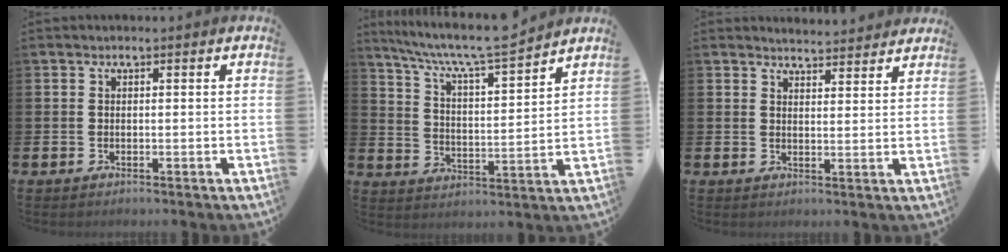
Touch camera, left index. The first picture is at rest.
{"total": 8.6, "force": [8.0, 0.5, 3.1], "torque": [-0.091, -0.057, 0.137]}
{"total": 3.8, "force": [3.8, 0.2, -0.3], "torque": [0.000, -0.024, 0.070]}